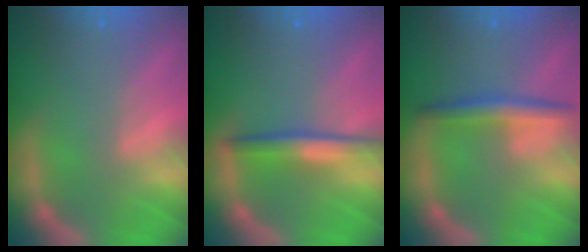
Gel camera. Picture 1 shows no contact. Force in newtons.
{"total": 3.5}
{"total": 3.5}